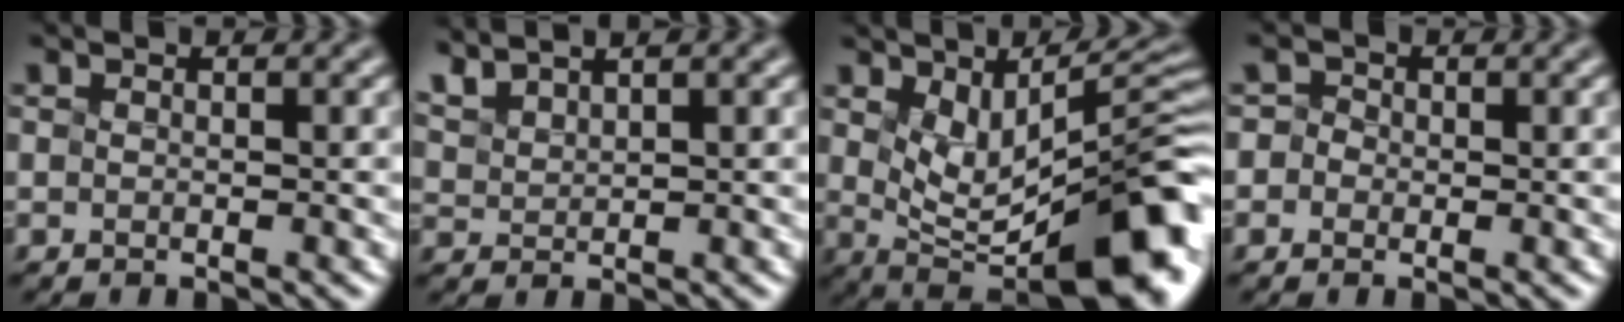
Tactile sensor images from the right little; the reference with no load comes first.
{"total": 2.8, "force": [2.7, 0.2, 0.6], "torque": [-0.041, 0.023, 0.070]}
{"total": 10.9, "force": [0.1, 4.3, 10.0], "torque": [-0.143, -0.001, 0.029]}
{"total": 0.9, "force": [-0.5, 0.2, -0.7], "torque": [0.003, 0.003, -0.002]}